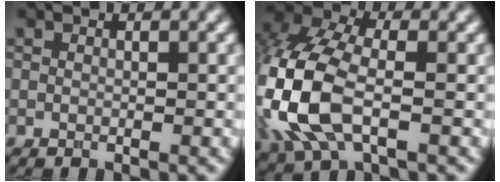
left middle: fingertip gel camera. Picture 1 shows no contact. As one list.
[{"total": 9.2, "force": [-2.4, 5.2, 7.1], "torque": [-0.180, 0.000, -0.060]}]